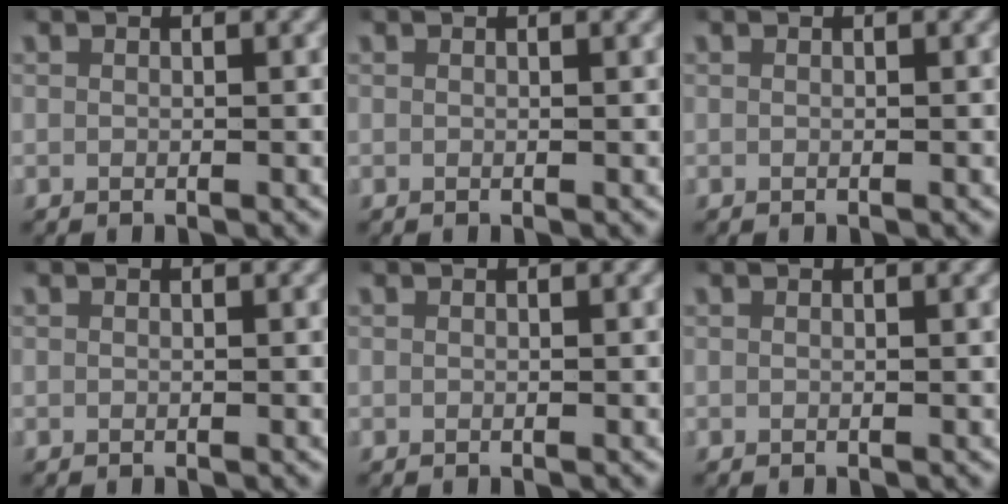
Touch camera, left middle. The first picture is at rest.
{"total": 0.0}
{"total": 0.0}
{"total": 0.0}
{"total": 0.0}
{"total": 0.0}